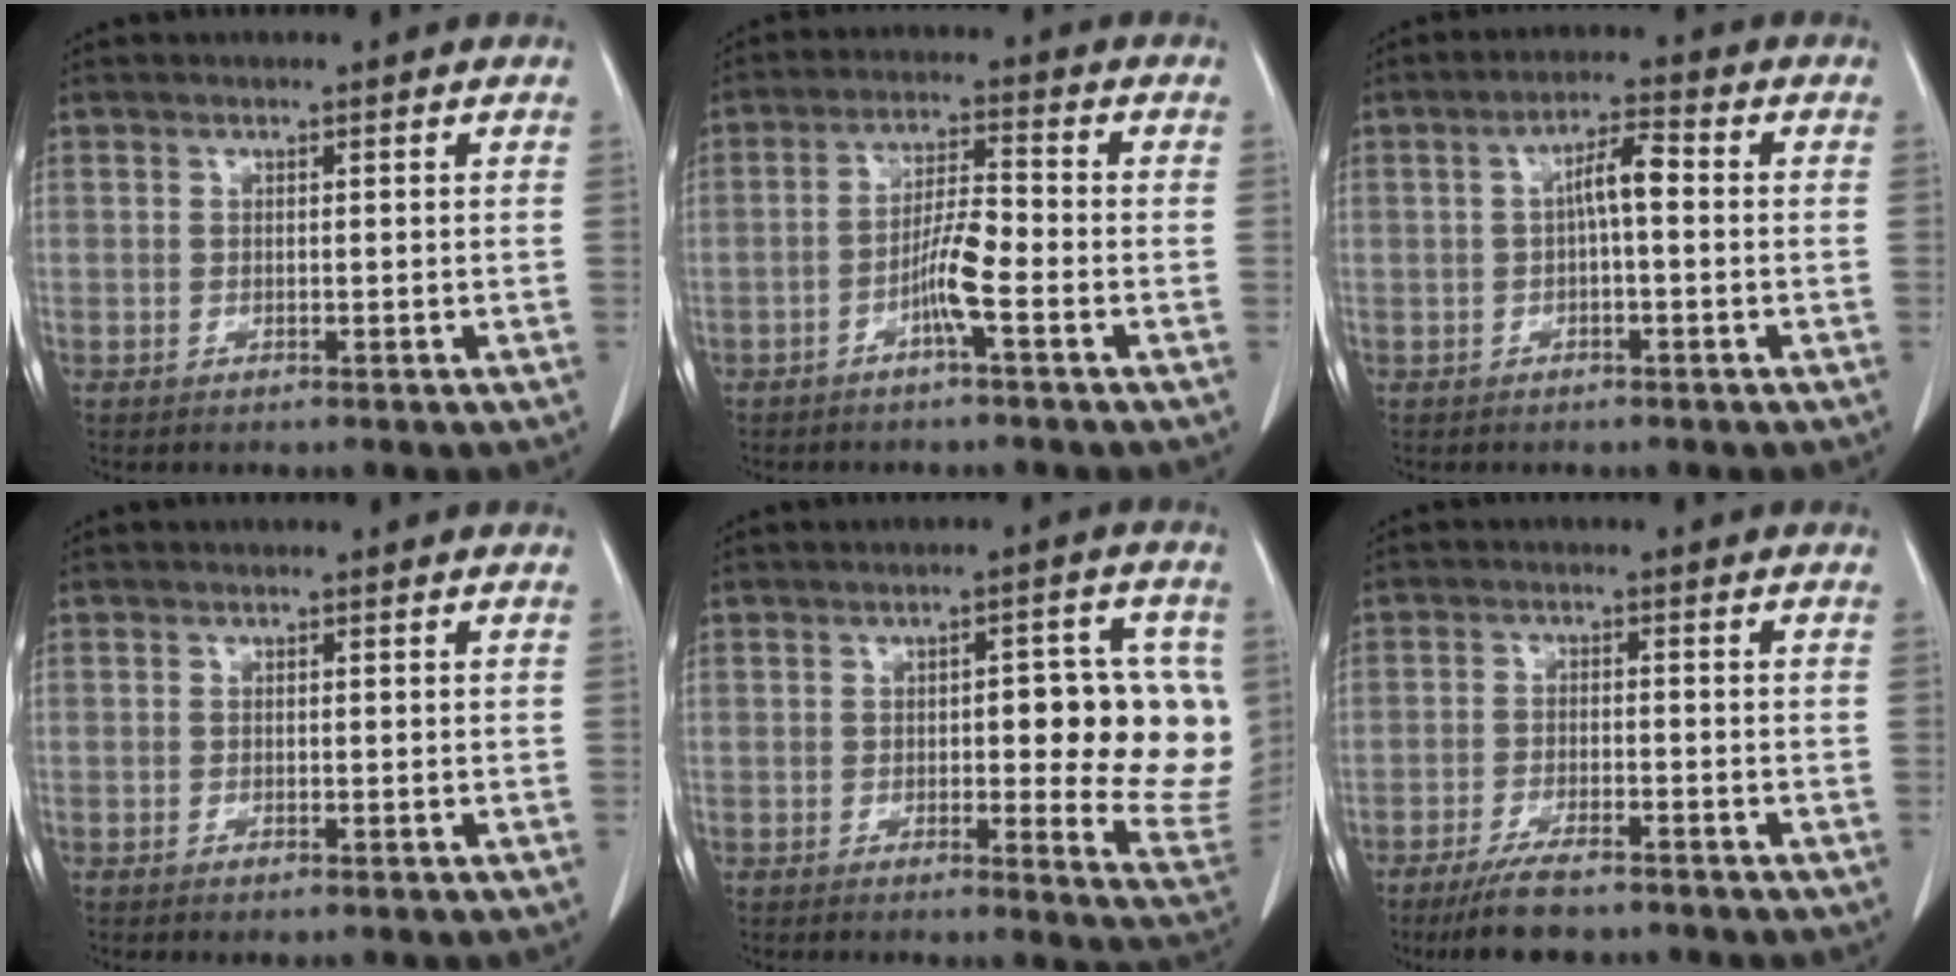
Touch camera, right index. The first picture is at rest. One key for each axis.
{"total": 5.6, "fx": -2.4, "fy": 0.2, "fz": 5.1, "tx": -0.101, "ty": 0.007, "tz": -0.044}
{"total": 4.4, "fx": 0.1, "fy": 0.9, "fz": 4.3, "tx": -0.074, "ty": 0.016, "tz": 0.000}
{"total": 0.8, "fx": -0.5, "fy": 0.2, "fz": 0.6, "tx": -0.011, "ty": -0.002, "tz": -0.005}
{"total": 13.0, "fx": 0.9, "fy": 4.1, "fz": 12.3, "tx": -0.131, "ty": 0.000, "tz": 0.010}
{"total": 7.6, "fx": -6.1, "fy": 1.5, "fz": 4.3, "tx": -0.077, "ty": -0.017, "tz": -0.104}